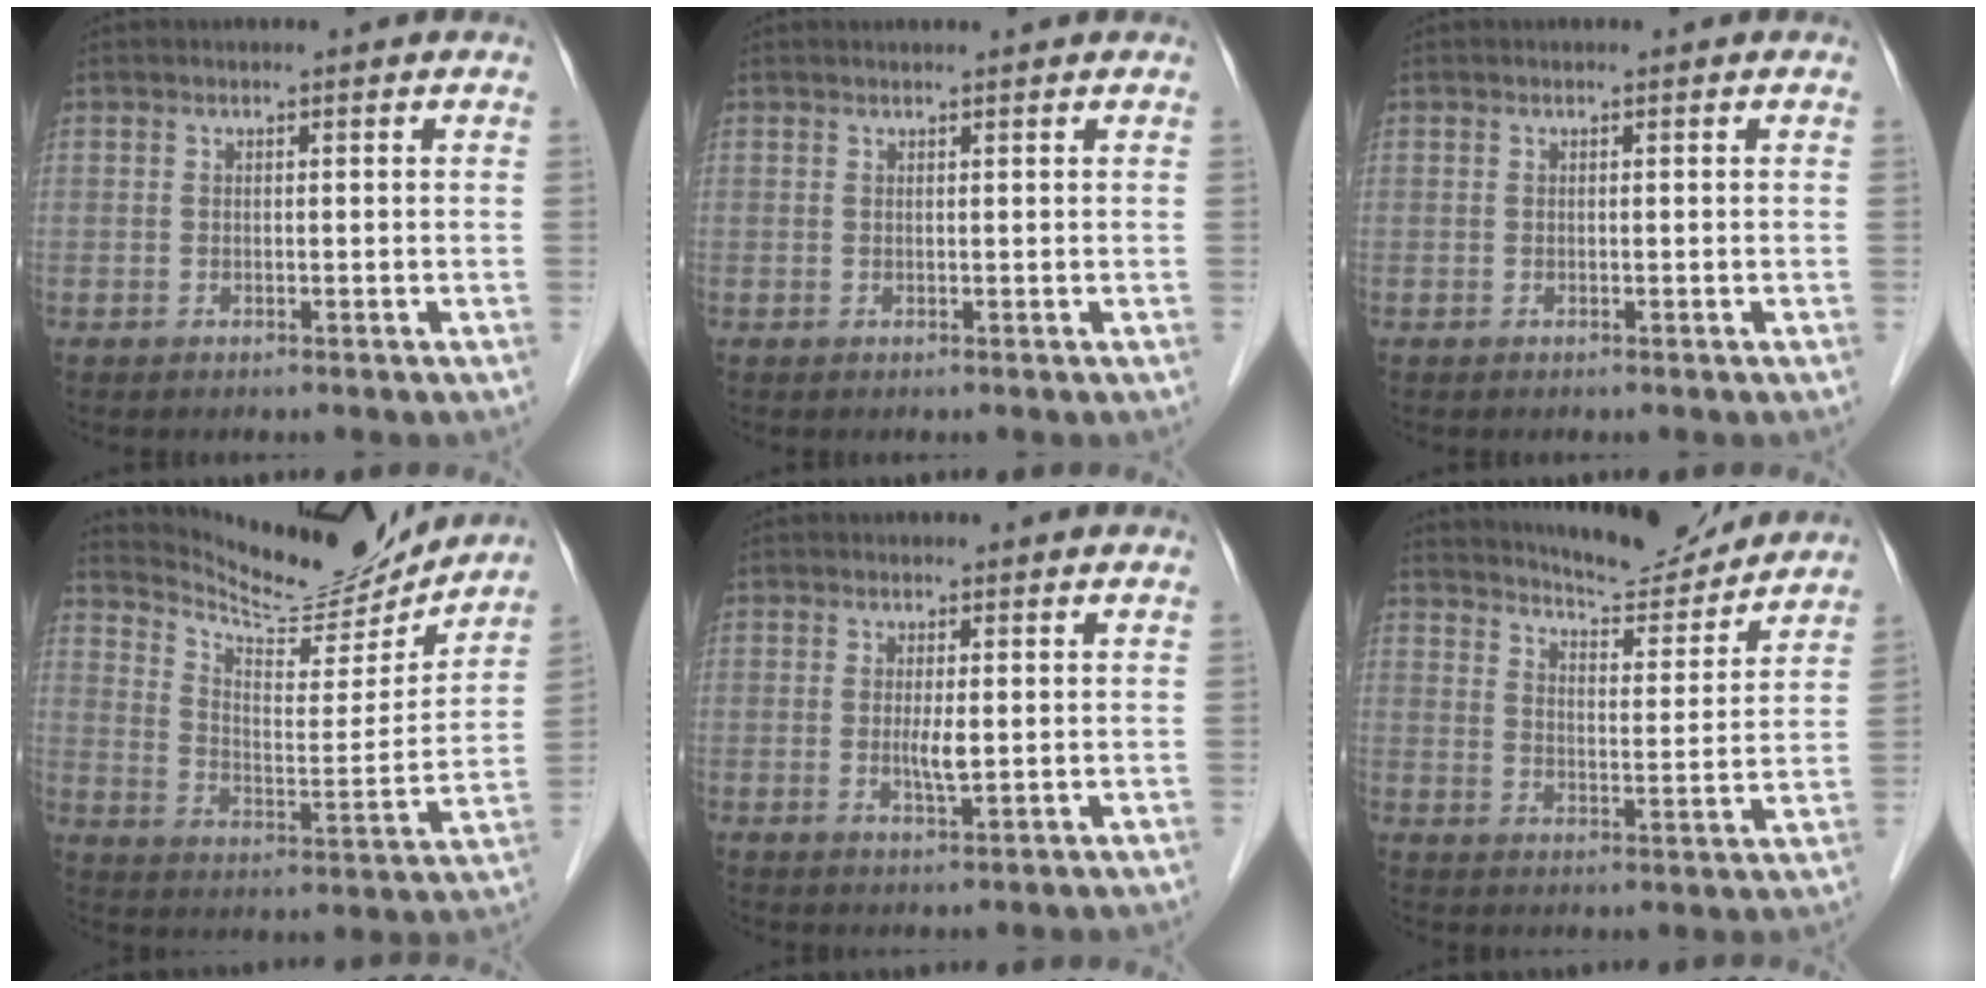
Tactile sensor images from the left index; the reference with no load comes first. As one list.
[{"total": 1.5, "force": [1.4, -0.1, 0.4], "torque": [-0.007, 0.011, 0.022]}, {"total": 0.0}, {"total": 16.4, "force": [15.9, 2.2, 3.2], "torque": [-0.067, -0.034, 0.238]}, {"total": 2.3, "force": [0.0, 0.3, 2.3], "torque": [-0.047, -0.009, 0.001]}, {"total": 12.7, "force": [12.1, 1.6, 3.3], "torque": [-0.053, -0.007, 0.173]}]